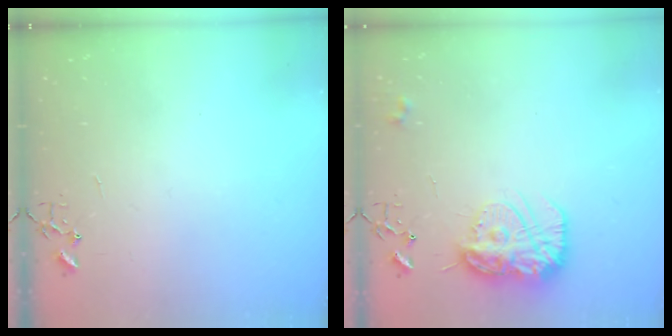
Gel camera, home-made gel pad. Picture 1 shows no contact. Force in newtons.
{"total": 15.2, "press": 15.1, "slide": 1.4}